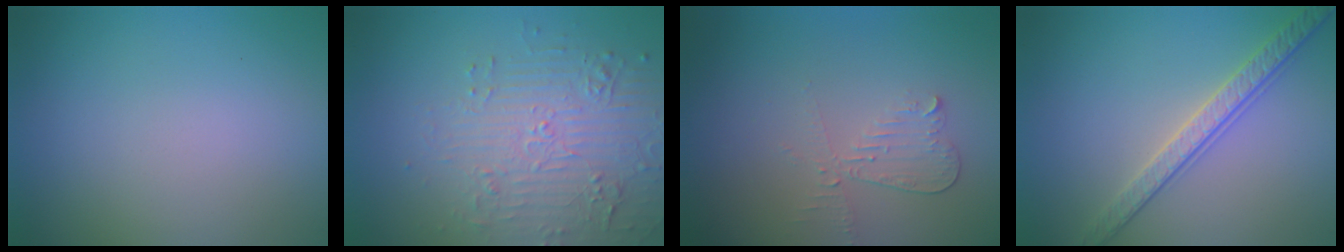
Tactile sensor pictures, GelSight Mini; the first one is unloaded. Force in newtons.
{"total": 4.9, "press": 3.6, "slide": 3.4}
{"total": 2.1, "press": 2.0, "slide": 0.5}
{"total": 3.6, "press": 3.3, "slide": 1.4}